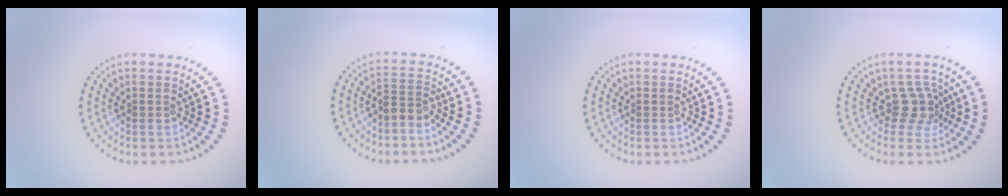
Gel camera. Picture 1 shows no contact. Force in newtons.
{"total": 2.0, "press": 1.7, "slide": 1.2}
{"total": 0.0}
{"total": 2.5, "press": 1.9, "slide": 1.7}